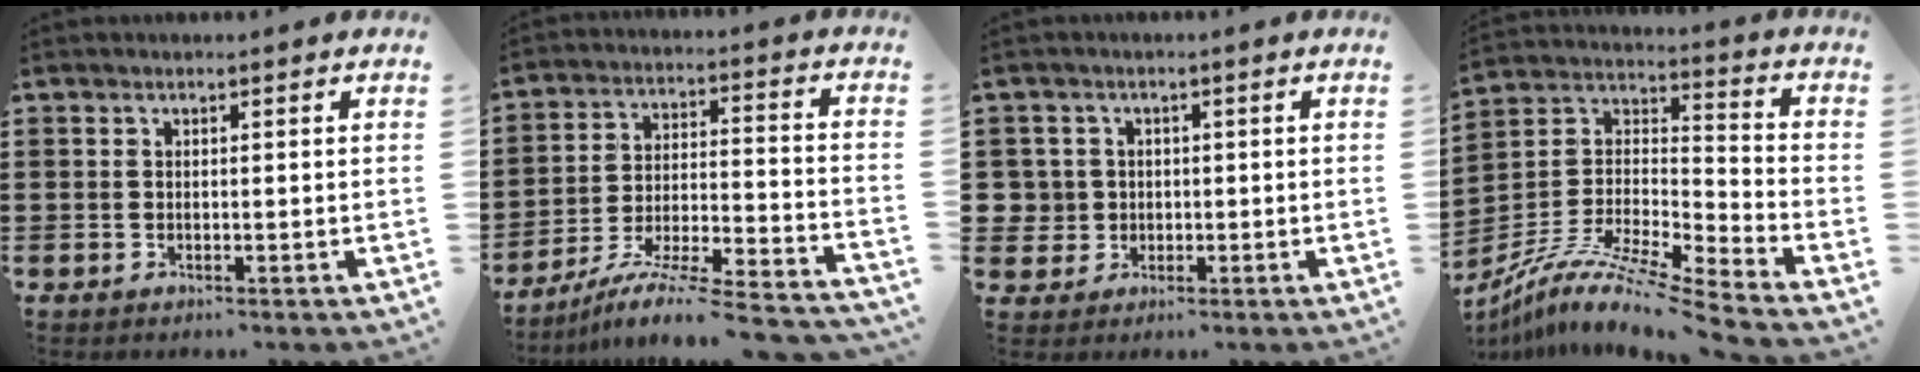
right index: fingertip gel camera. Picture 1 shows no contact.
{"total": 9.2, "force": [-8.1, 0.0, 4.5], "torque": [-0.076, -0.003, -0.162]}
{"total": 3.4, "force": [-0.3, 3.3, 0.4], "torque": [-0.033, 0.005, -0.011]}
{"total": 10.5, "force": [-8.7, 0.4, 5.9], "torque": [-0.114, -0.002, -0.176]}